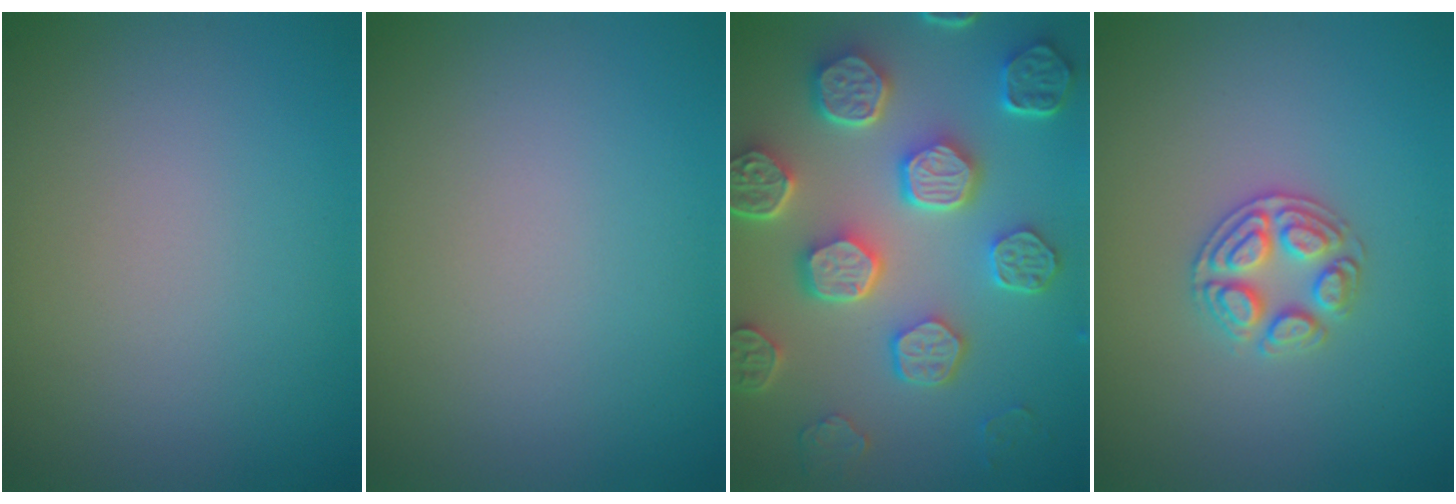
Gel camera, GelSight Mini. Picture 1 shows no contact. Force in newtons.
{"total": 0.0}
{"total": 8.6, "press": 6.6, "slide": 5.5}
{"total": 2.7, "press": 2.6, "slide": 0.7}